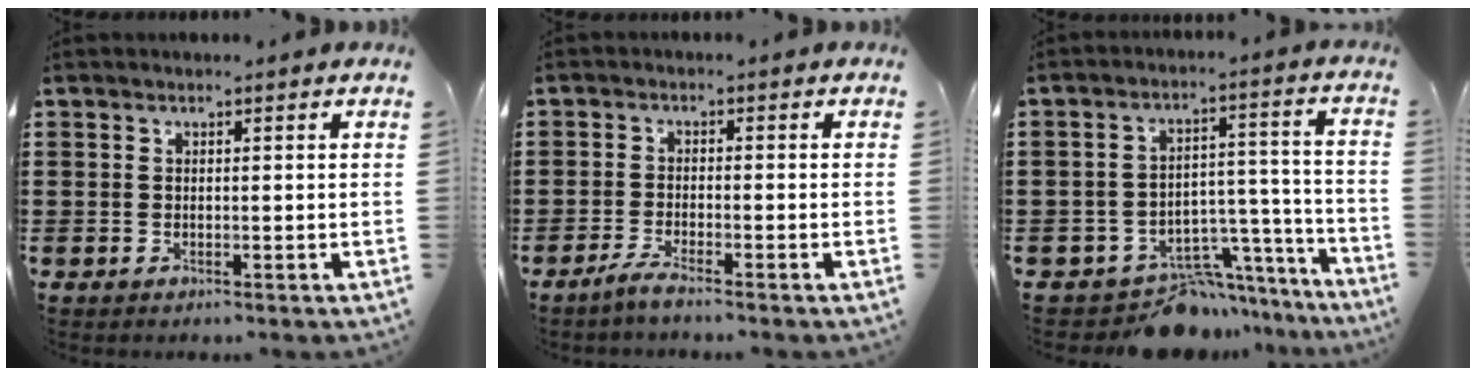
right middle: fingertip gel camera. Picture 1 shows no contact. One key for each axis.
{"total": 2.4, "fx": -2.0, "fy": -0.3, "fz": 1.3, "tx": -0.036, "ty": -0.005, "tz": -0.041}
{"total": 8.3, "fx": -7.4, "fy": 3.2, "fz": 2.1, "tx": -0.025, "ty": 0.029, "tz": -0.131}